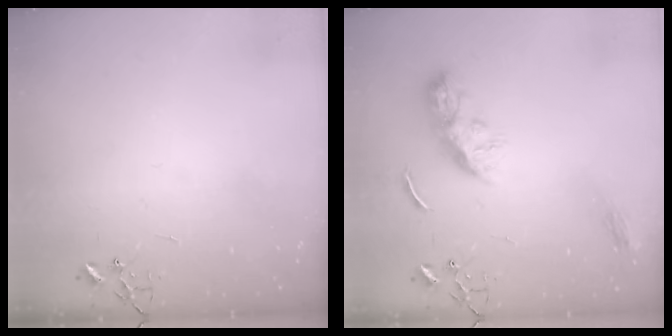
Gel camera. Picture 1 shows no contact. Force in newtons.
{"total": 10.4, "press": 10.4, "slide": 0.2}